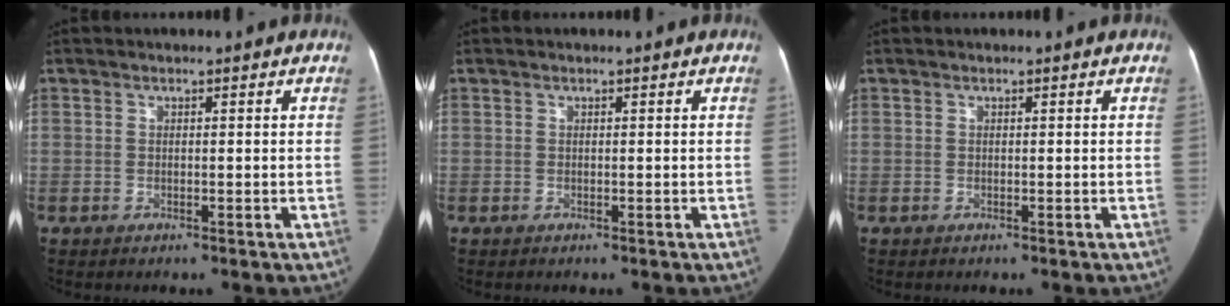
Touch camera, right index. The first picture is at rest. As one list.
[{"total": 0.0}, {"total": 0.0}]